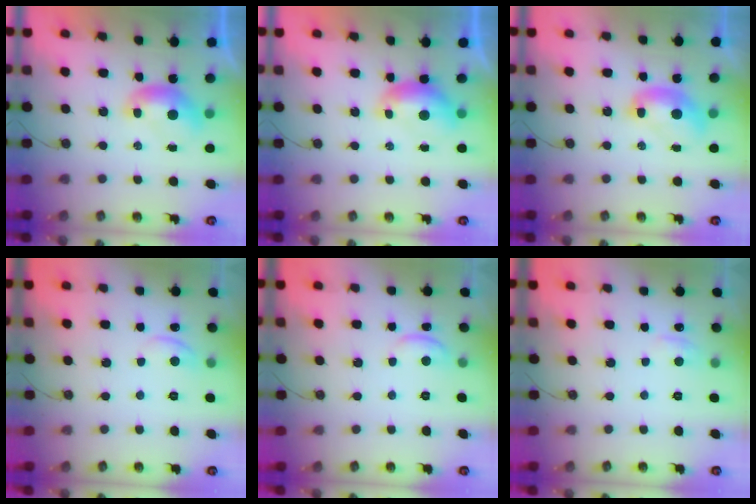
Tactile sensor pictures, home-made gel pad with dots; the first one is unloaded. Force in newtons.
{"total": 0.0}
{"total": 2.0, "press": 2.0, "slide": 0.2}
{"total": 2.6, "press": 2.6, "slide": 0.5}
{"total": 1.0, "press": 0.9, "slide": 0.5}
{"total": 0.9, "press": 0.3, "slide": 0.8}